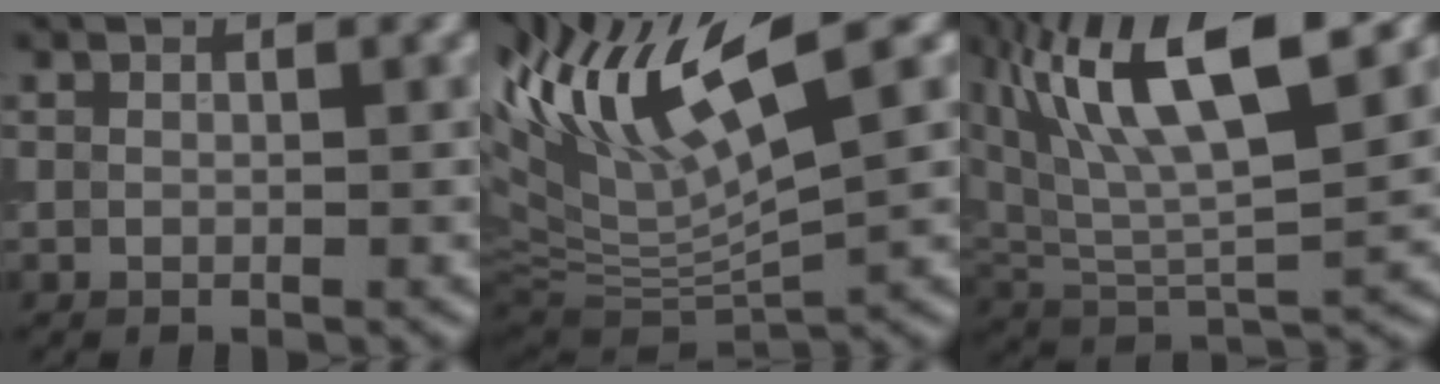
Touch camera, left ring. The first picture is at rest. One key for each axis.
{"total": 10.7, "fx": 4.6, "fy": 2.5, "fz": 9.4, "tx": -0.171, "ty": 0.014, "tz": 0.087}
{"total": 12.1, "fx": 5.6, "fy": 4.4, "fz": 9.7, "tx": -0.169, "ty": 0.017, "tz": 0.095}